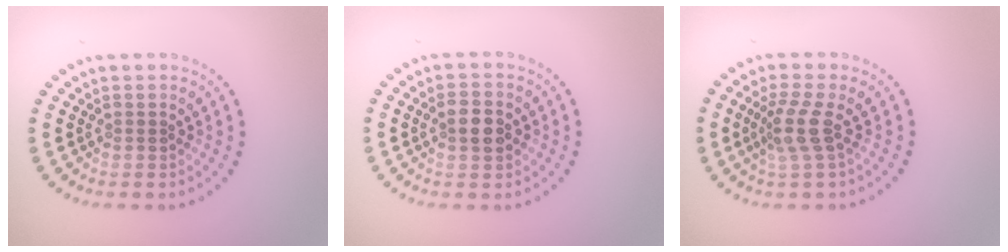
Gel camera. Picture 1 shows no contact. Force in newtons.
{"total": 2.8, "press": 2.8, "slide": 0.2}
{"total": 2.6, "press": 2.1, "slide": 1.7}